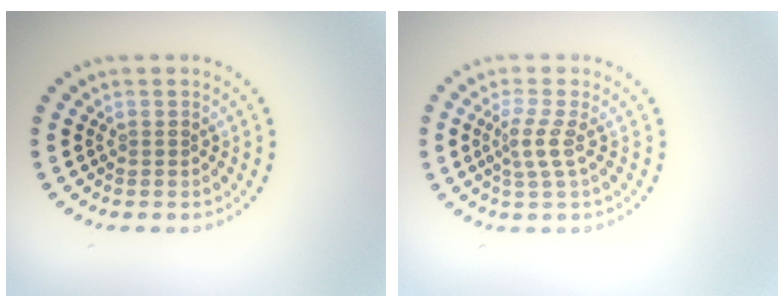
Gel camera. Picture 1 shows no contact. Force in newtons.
{"total": 2.2, "press": 1.6, "slide": 1.5}